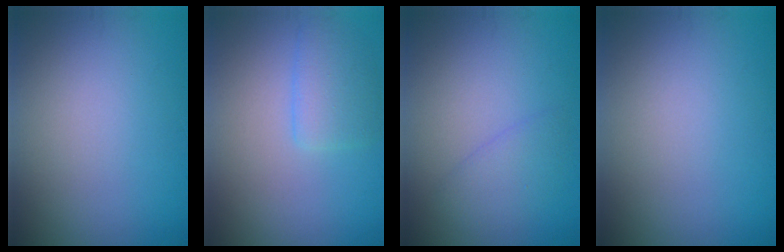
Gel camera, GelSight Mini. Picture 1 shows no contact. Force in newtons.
{"total": 2.6, "press": 2.6, "slide": 0.1}
{"total": 2.0, "press": 2.0, "slide": 0.2}
{"total": 0.0}